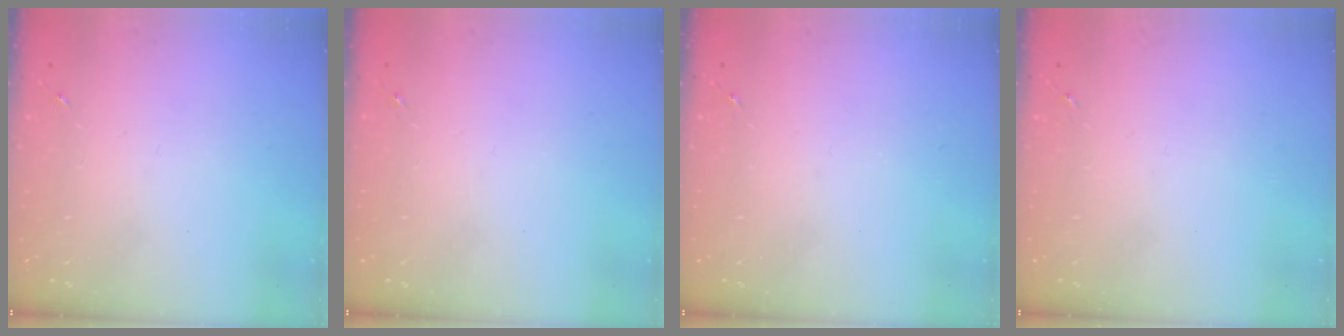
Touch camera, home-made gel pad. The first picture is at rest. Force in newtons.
{"total": 0.0}
{"total": 0.0}
{"total": 0.0}